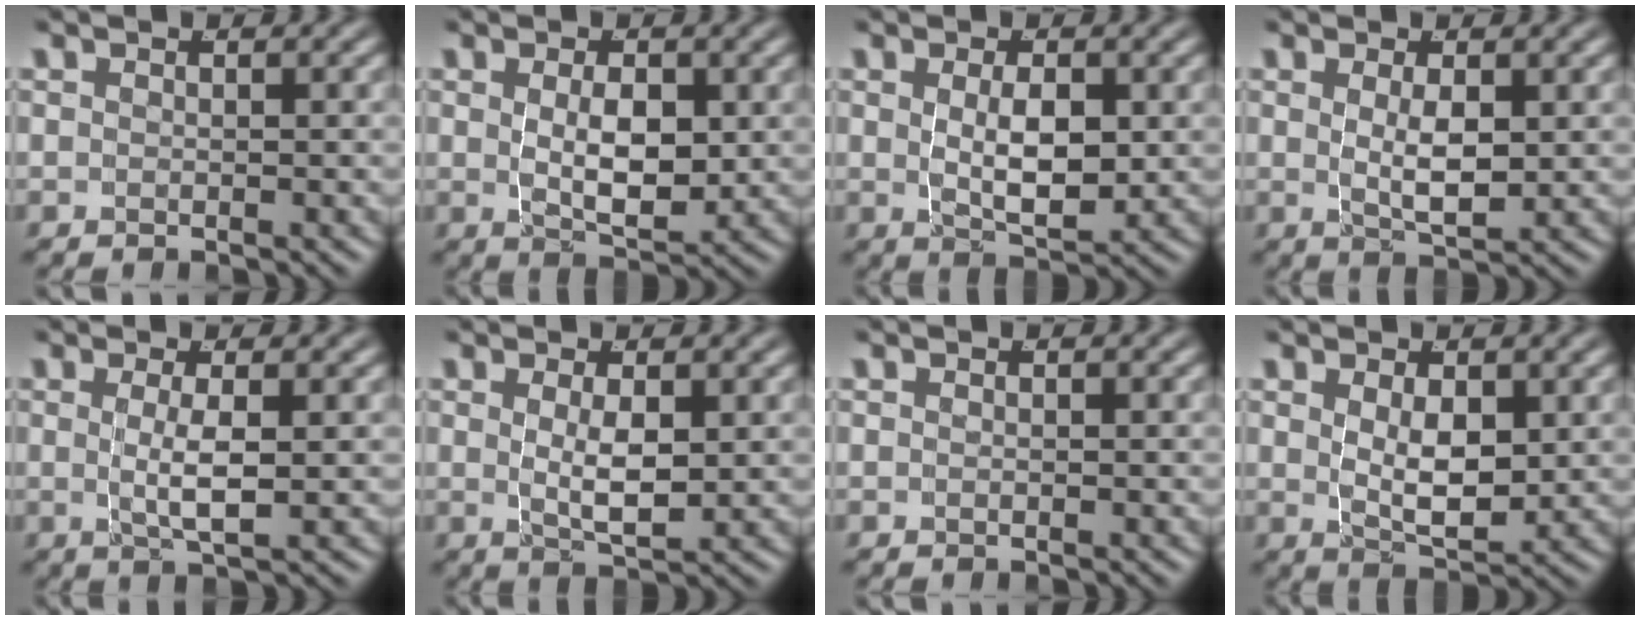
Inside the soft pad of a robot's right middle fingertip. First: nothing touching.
{"total": 4.3, "force": [0.2, 1.7, 3.9], "torque": [-0.065, -0.025, 0.016]}
{"total": 4.2, "force": [0.1, 1.5, 3.9], "torque": [-0.064, -0.021, 0.013]}
{"total": 3.1, "force": [0.2, 0.7, 3.1], "torque": [-0.054, -0.017, 0.017]}
{"total": 3.0, "force": [-0.1, 0.2, 3.0], "torque": [-0.061, -0.014, 0.008]}
{"total": 3.2, "force": [0.2, 0.6, 3.1], "torque": [-0.056, -0.017, 0.016]}
{"total": 0.0}
{"total": 3.9, "force": [0.4, 1.5, 3.6], "torque": [-0.057, -0.024, 0.019]}